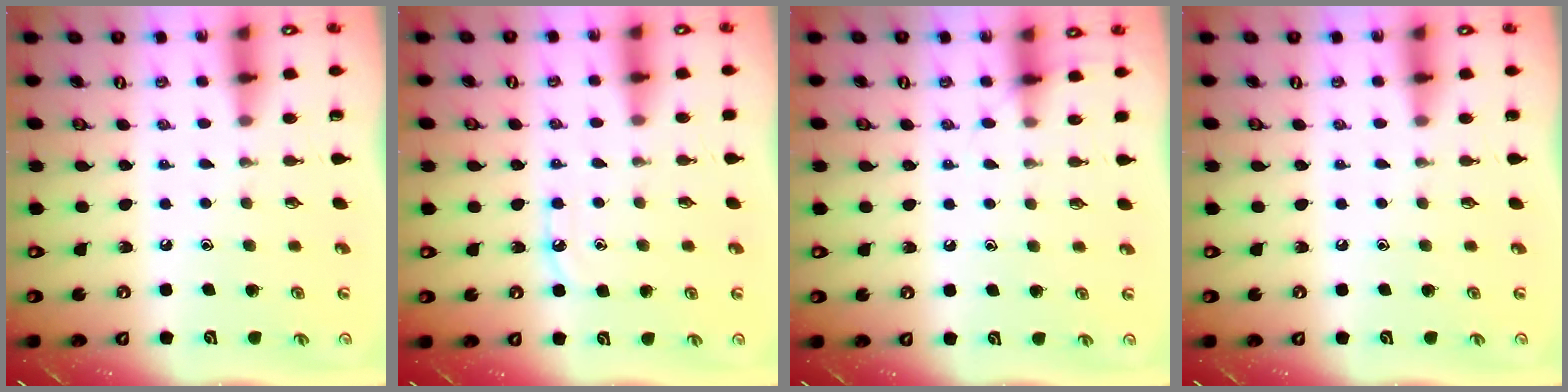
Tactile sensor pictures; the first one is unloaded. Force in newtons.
{"total": 5.5, "press": 5.4, "slide": 0.7}
{"total": 4.0, "press": 3.9, "slide": 0.6}
{"total": 0.0}